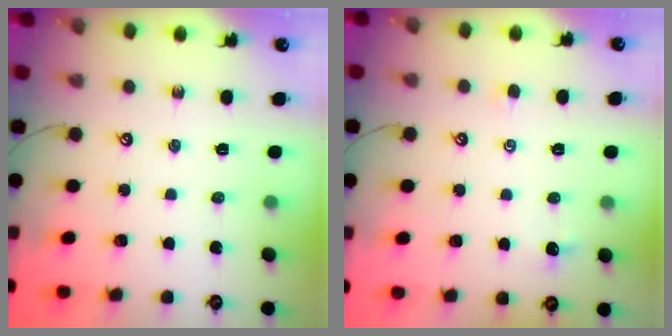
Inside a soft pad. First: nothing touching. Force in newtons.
{"total": 1.6, "press": 1.6, "slide": 0.2}